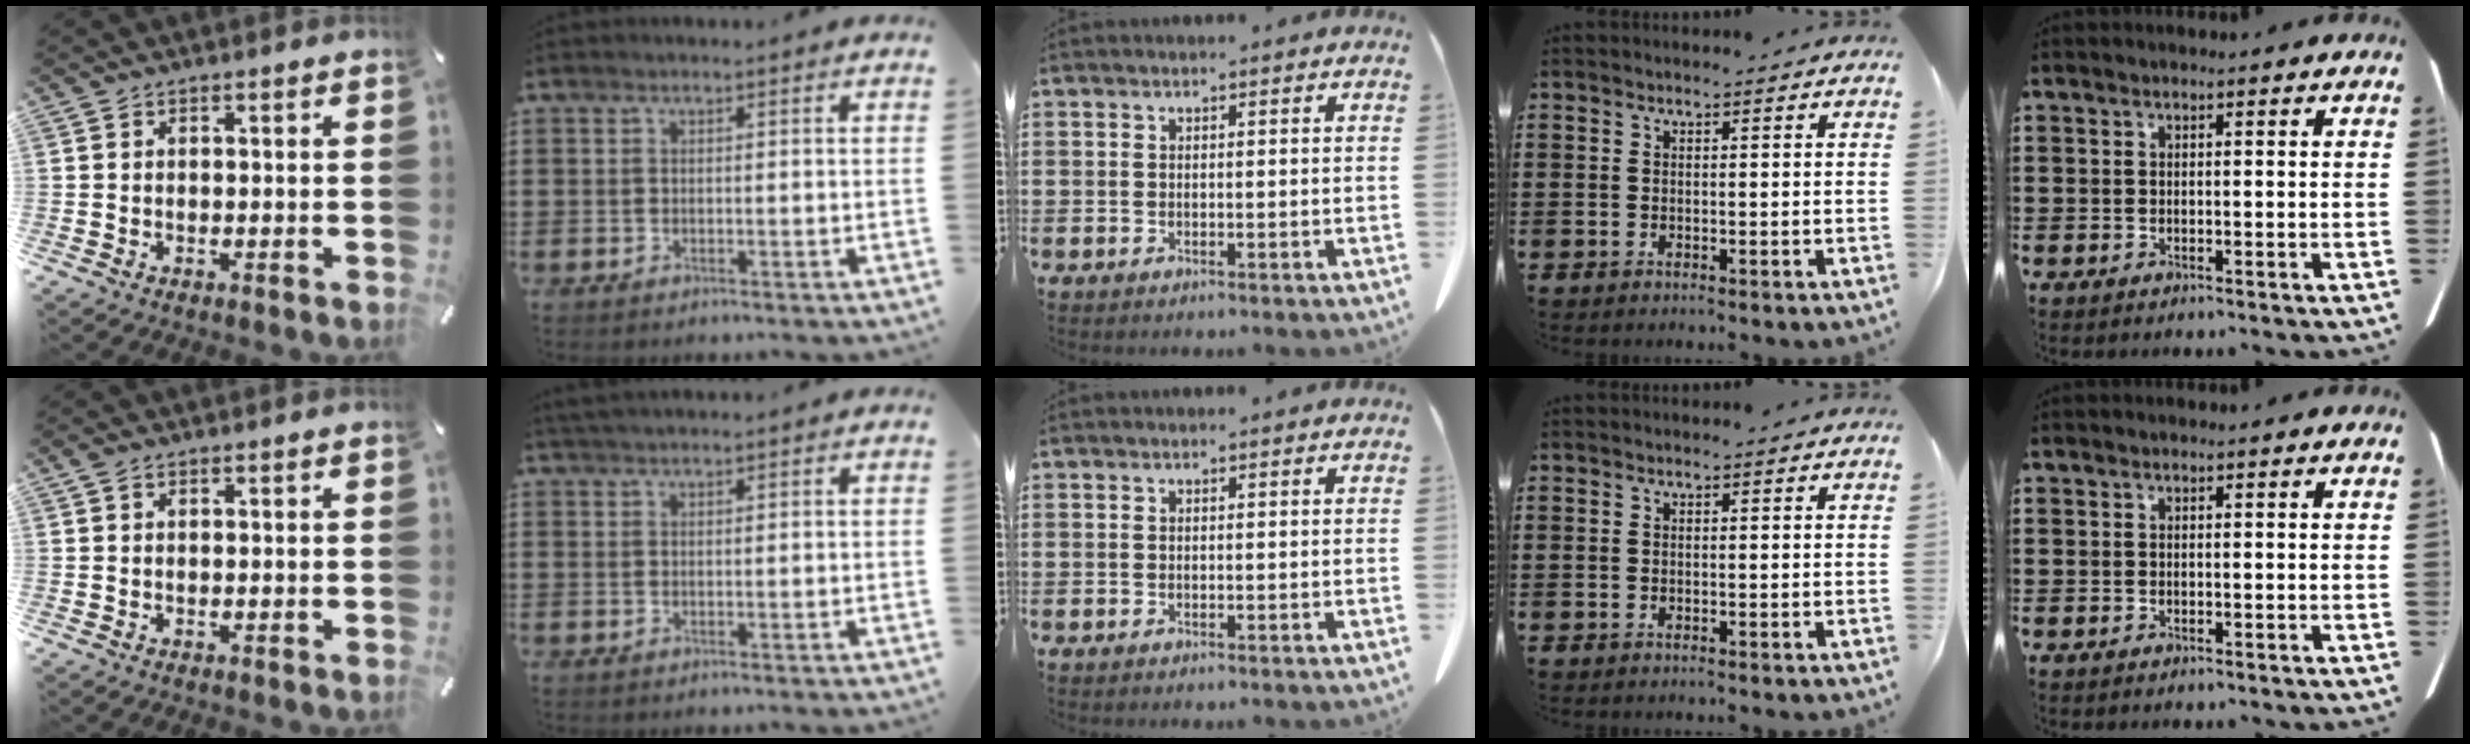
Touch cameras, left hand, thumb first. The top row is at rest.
{"thumb": {"total": 0.9, "force": [0.3, 0.5, 0.6], "torque": [-0.014, 0.004, 0.005]}, "index": {"total": 1.2, "force": [1.1, 0.1, 0.5], "torque": [-0.012, 0.001, 0.020]}}